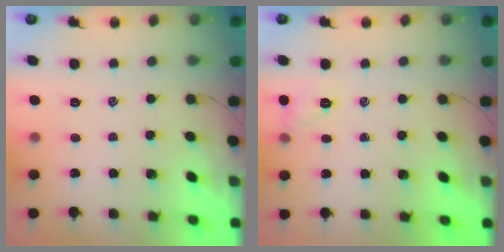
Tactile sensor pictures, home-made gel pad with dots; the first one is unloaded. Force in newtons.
{"total": 6.4, "press": 6.3, "slide": 1.5}